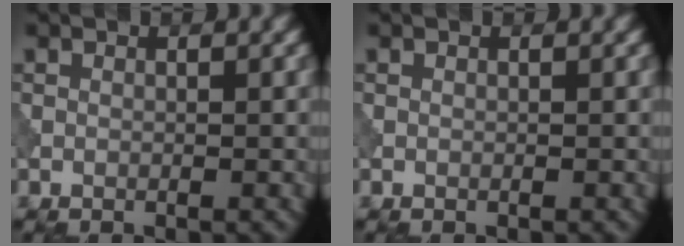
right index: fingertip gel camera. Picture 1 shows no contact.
{"total": 0.0}